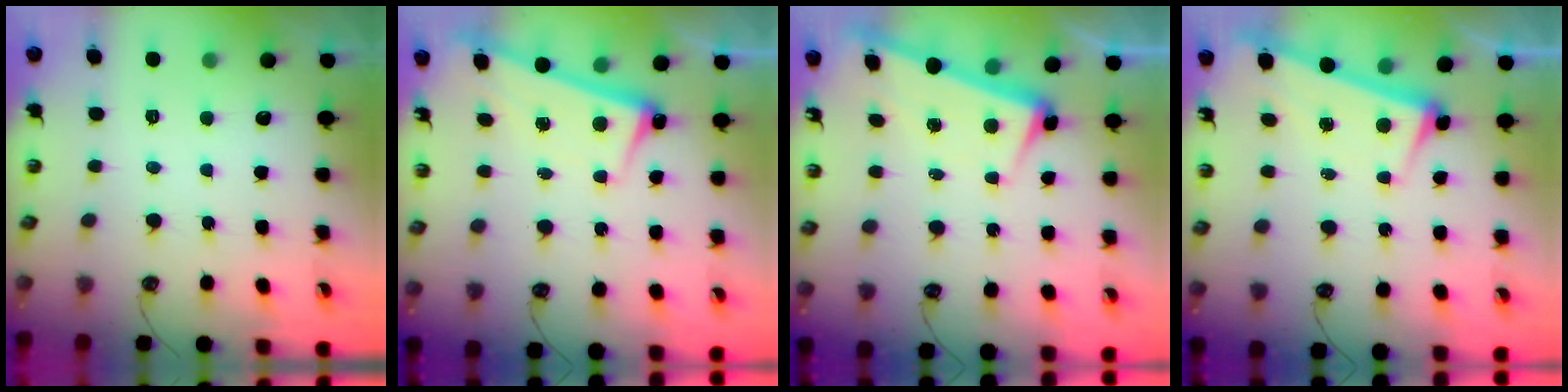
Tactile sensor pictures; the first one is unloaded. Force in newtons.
{"total": 2.6, "press": 2.4, "slide": 1.0}
{"total": 3.0, "press": 2.9, "slide": 0.8}
{"total": 3.4, "press": 3.2, "slide": 1.0}